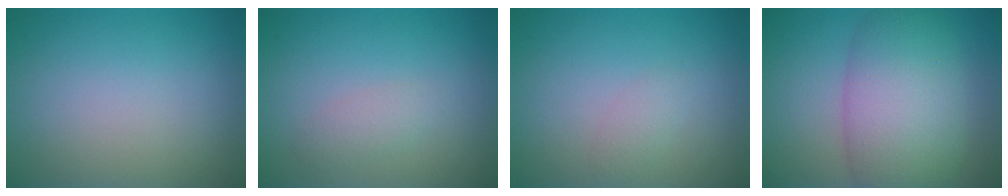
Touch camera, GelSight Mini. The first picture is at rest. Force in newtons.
{"total": 1.3, "press": 1.3, "slide": 0.0}
{"total": 1.1, "press": 1.1, "slide": 0.1}
{"total": 9.0, "press": 9.0, "slide": 0.5}